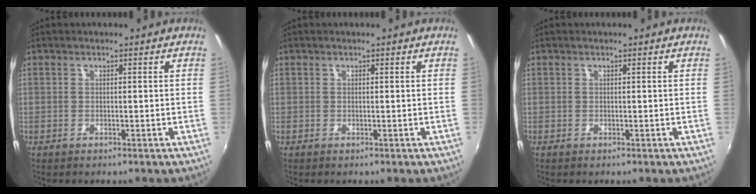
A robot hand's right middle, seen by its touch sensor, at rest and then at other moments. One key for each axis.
{"total": 0.0}
{"total": 0.0}